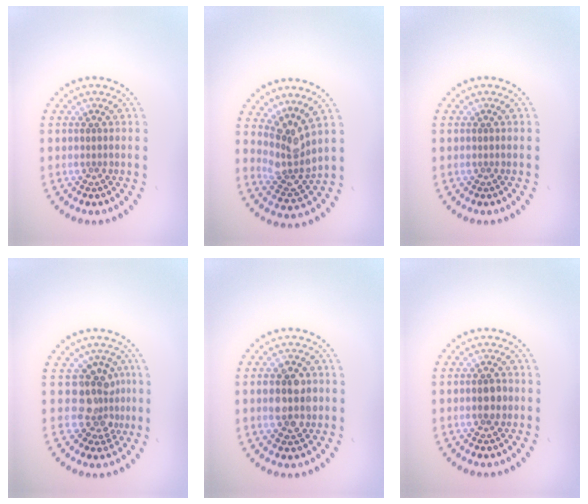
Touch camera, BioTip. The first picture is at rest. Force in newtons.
{"total": 3.3, "press": 2.4, "slide": 2.2}
{"total": 0.0}
{"total": 3.7, "press": 2.8, "slide": 2.4}
{"total": 4.5, "press": 4.5, "slide": 0.1}
{"total": 1.8, "press": 1.8, "slide": 0.3}